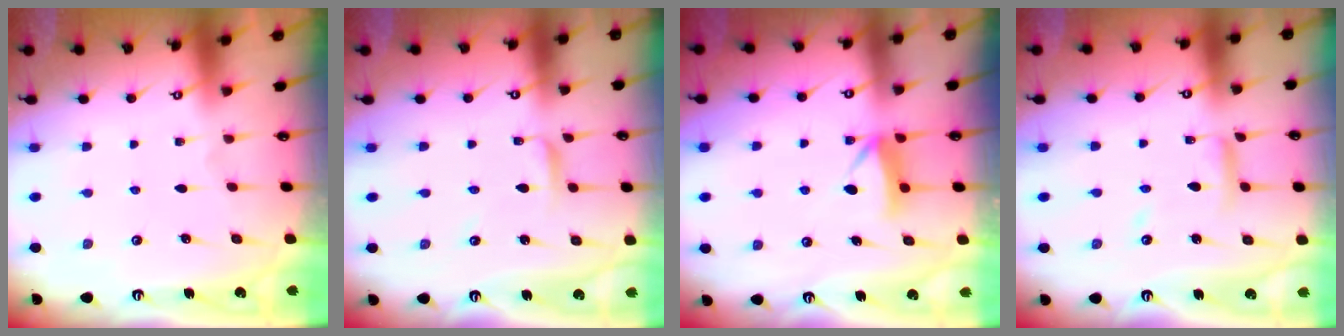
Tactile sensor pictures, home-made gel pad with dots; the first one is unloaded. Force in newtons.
{"total": 2.9, "press": 2.8, "slide": 0.3}
{"total": 7.2, "press": 7.2, "slide": 0.8}
{"total": 9.7, "press": 9.7, "slide": 0.8}